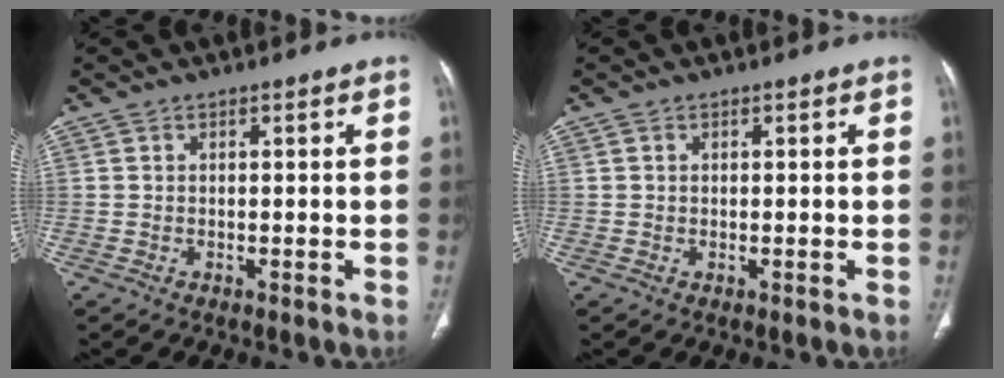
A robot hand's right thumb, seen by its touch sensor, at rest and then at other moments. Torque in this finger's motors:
{"motor_torque": [-0.48, -0.45, 0.24, 0.00, 0.06]}